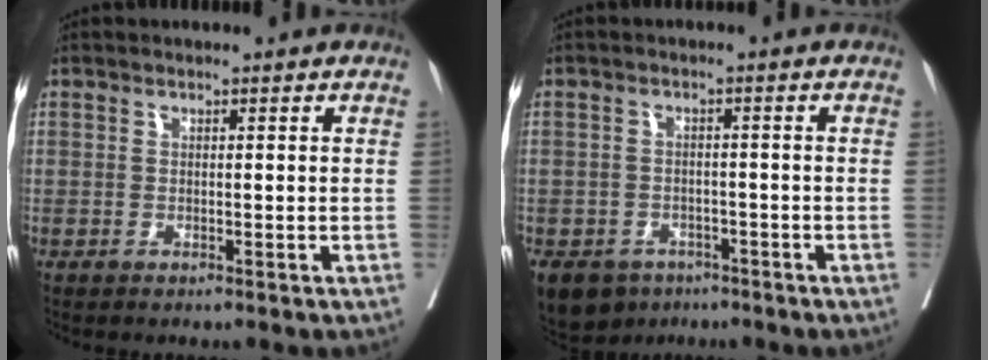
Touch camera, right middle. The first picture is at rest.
{"total": 7.5, "force": [-5.0, 5.2, 1.9], "torque": [-0.036, -0.004, -0.074]}